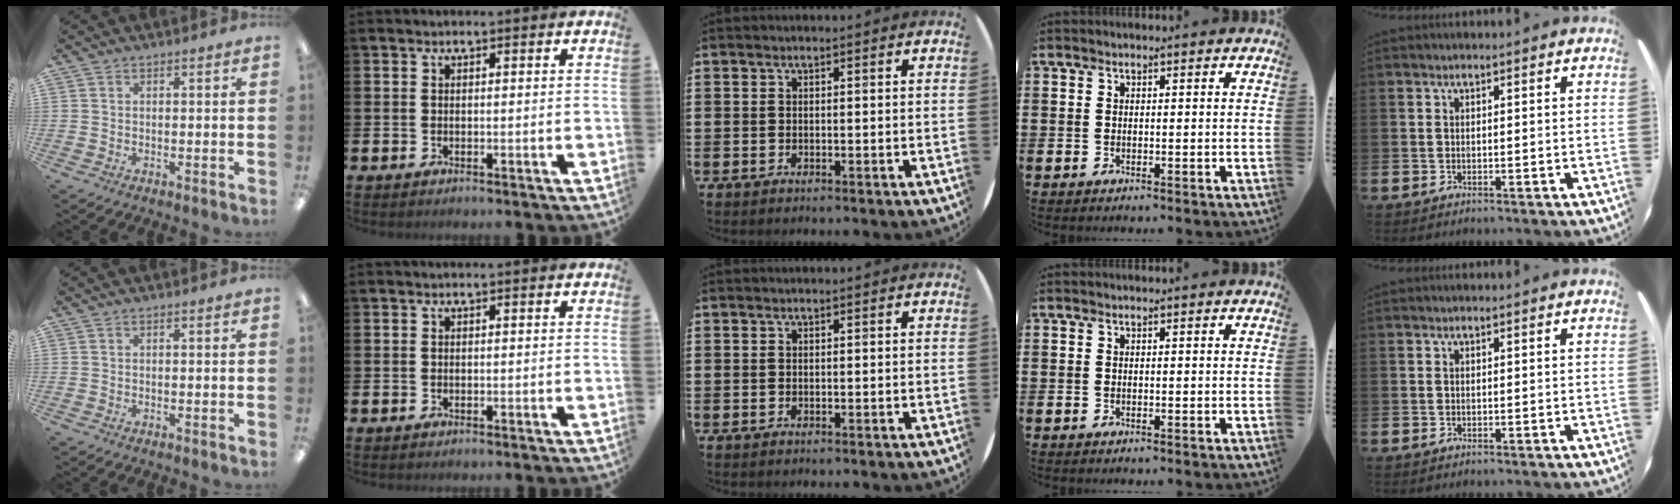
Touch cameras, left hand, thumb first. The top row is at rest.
{}